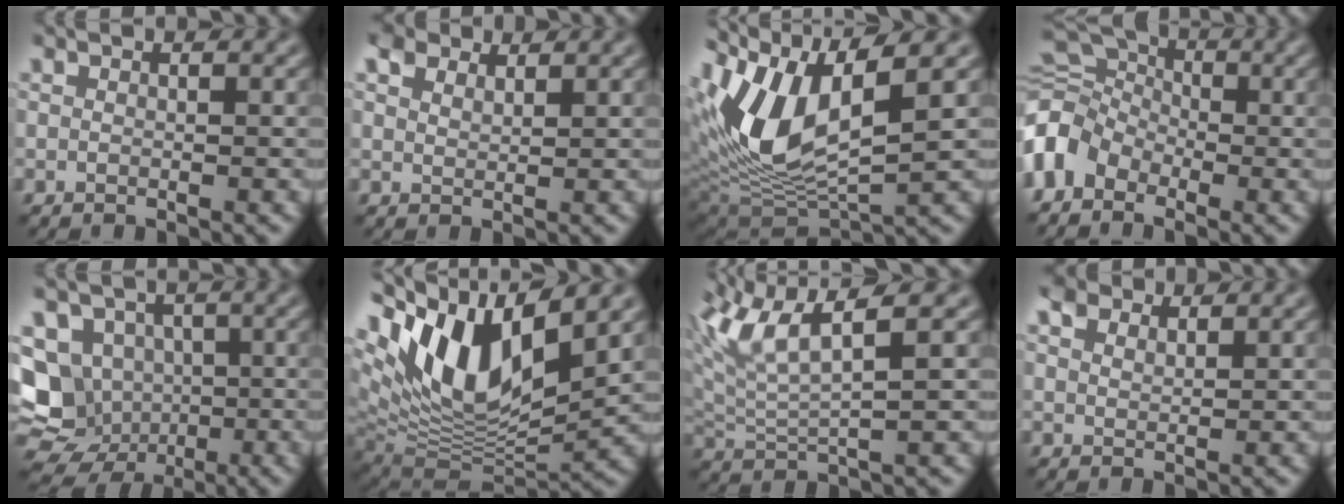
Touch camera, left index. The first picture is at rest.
{"total": 2.9, "force": [2.4, 1.2, 1.1], "torque": [-0.028, 0.007, 0.039]}
{"total": 9.6, "force": [3.2, 4.2, 8.0], "torque": [-0.166, -0.009, 0.062]}
{"total": 8.0, "force": [-1.2, 6.0, 5.1], "torque": [-0.095, 0.025, -0.043]}
{"total": 12.1, "force": [-2.9, 10.7, 4.8], "torque": [-0.088, -0.021, -0.066]}
{"total": 13.2, "force": [5.9, 5.5, 10.5], "torque": [-0.192, 0.002, 0.111]}
{"total": 6.7, "force": [3.7, 1.9, 5.3], "torque": [-0.123, 0.009, 0.069]}
{"total": 2.6, "force": [2.1, 1.1, 0.9], "torque": [-0.024, 0.007, 0.036]}